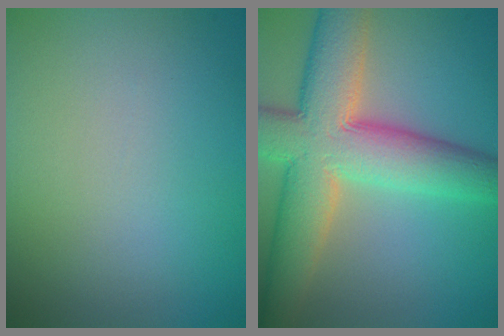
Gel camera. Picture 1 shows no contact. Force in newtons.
{"total": 10.9, "press": 10.9, "slide": 0.9}